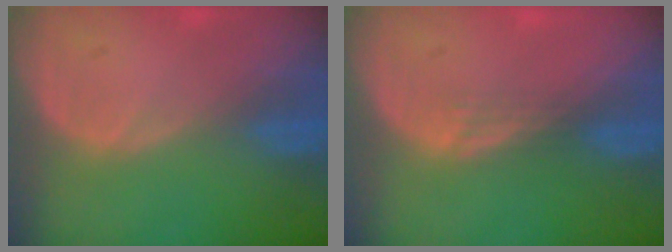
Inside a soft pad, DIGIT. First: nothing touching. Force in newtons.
{"total": 1.5, "press": 1.2, "slide": 0.9}